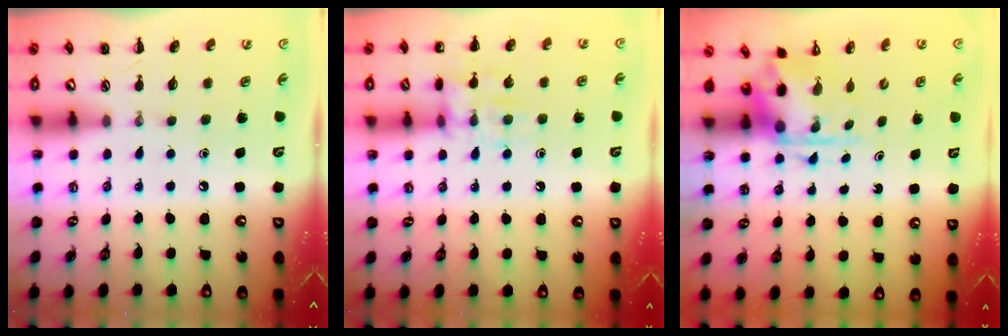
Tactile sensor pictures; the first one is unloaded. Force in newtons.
{"total": 11.3, "press": 11.2, "slide": 1.0}
{"total": 3.8, "press": 3.7, "slide": 0.9}